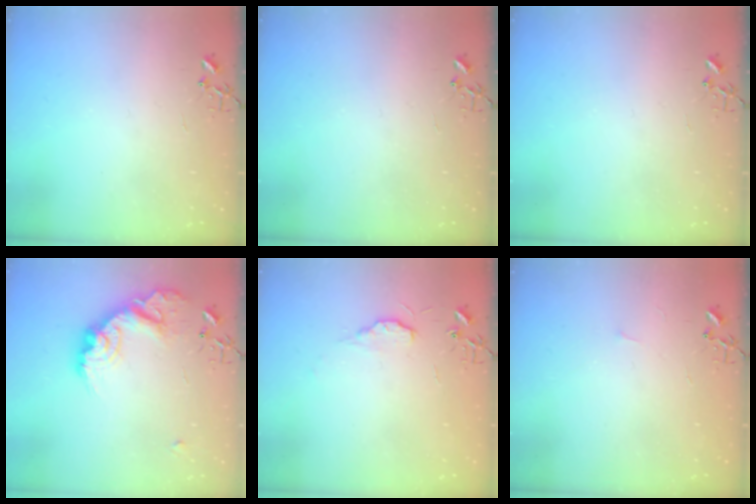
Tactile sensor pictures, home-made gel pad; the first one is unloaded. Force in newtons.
{"total": 0.0}
{"total": 0.0}
{"total": 17.6, "press": 17.6, "slide": 0.9}
{"total": 5.0, "press": 4.9, "slide": 0.8}
{"total": 2.7, "press": 2.6, "slide": 0.4}